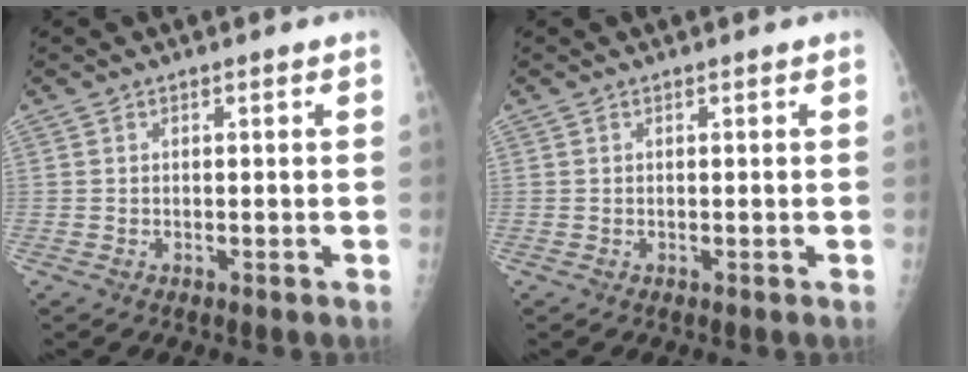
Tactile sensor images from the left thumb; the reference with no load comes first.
{"total": 0.0}